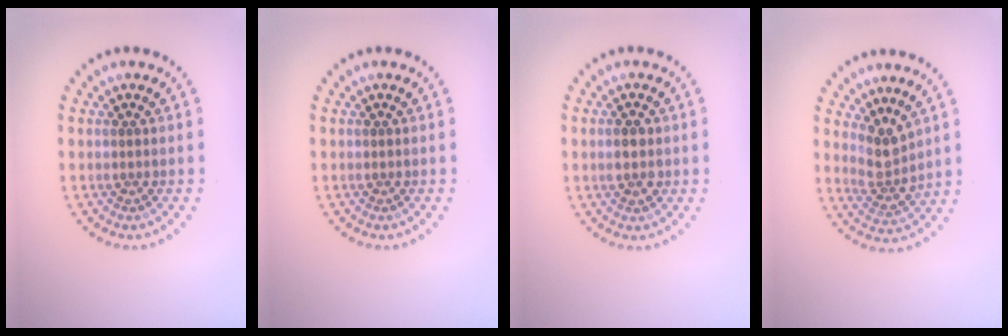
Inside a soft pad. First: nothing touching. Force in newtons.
{"total": 0.0}
{"total": 2.4, "press": 2.4, "slide": 0.2}
{"total": 2.9, "press": 2.3, "slide": 1.8}